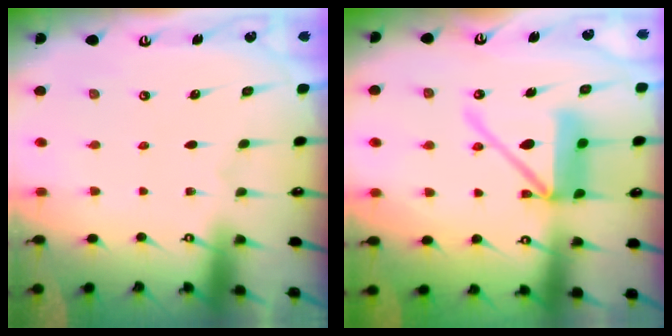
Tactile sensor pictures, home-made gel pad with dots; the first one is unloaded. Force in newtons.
{"total": 13.4, "press": 13.2, "slide": 2.1}